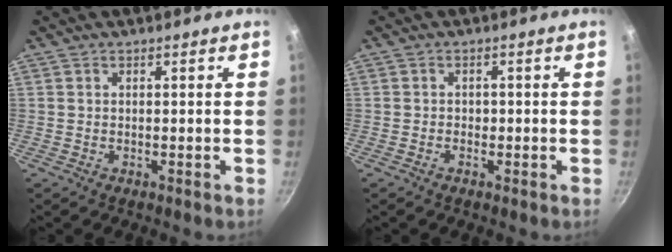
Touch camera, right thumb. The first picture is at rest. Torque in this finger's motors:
{"motor_torque": [0.45, 0.20, -0.31, 0.30, -0.02]}